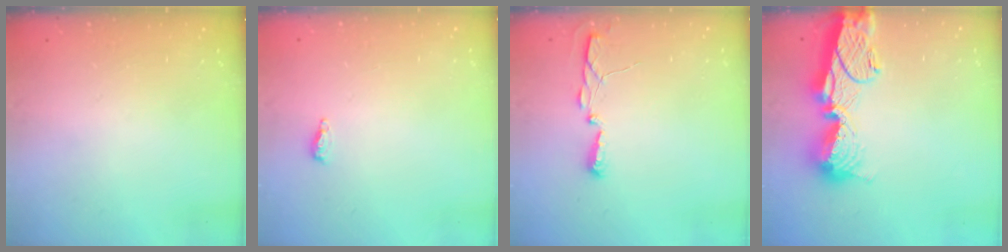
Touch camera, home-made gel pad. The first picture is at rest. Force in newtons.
{"total": 5.2, "press": 5.0, "slide": 1.4}
{"total": 3.9, "press": 3.9, "slide": 0.4}
{"total": 15.5, "press": 15.4, "slide": 1.4}